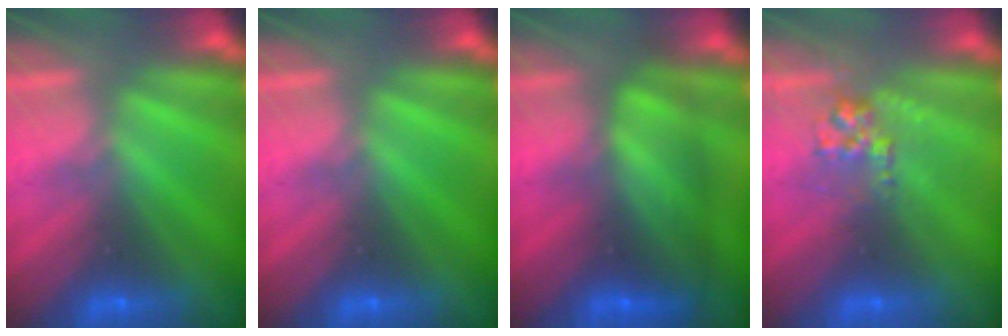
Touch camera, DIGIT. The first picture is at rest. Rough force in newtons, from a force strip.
{"total": 0.0}
{"total": 8.3}
{"total": 2.8}